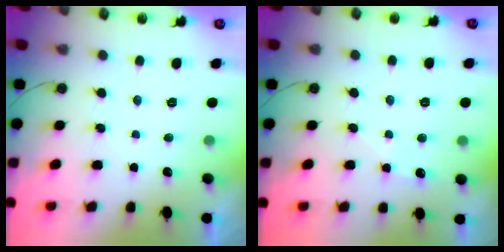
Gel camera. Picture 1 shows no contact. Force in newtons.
{"total": 3.5, "press": 3.5, "slide": 0.5}